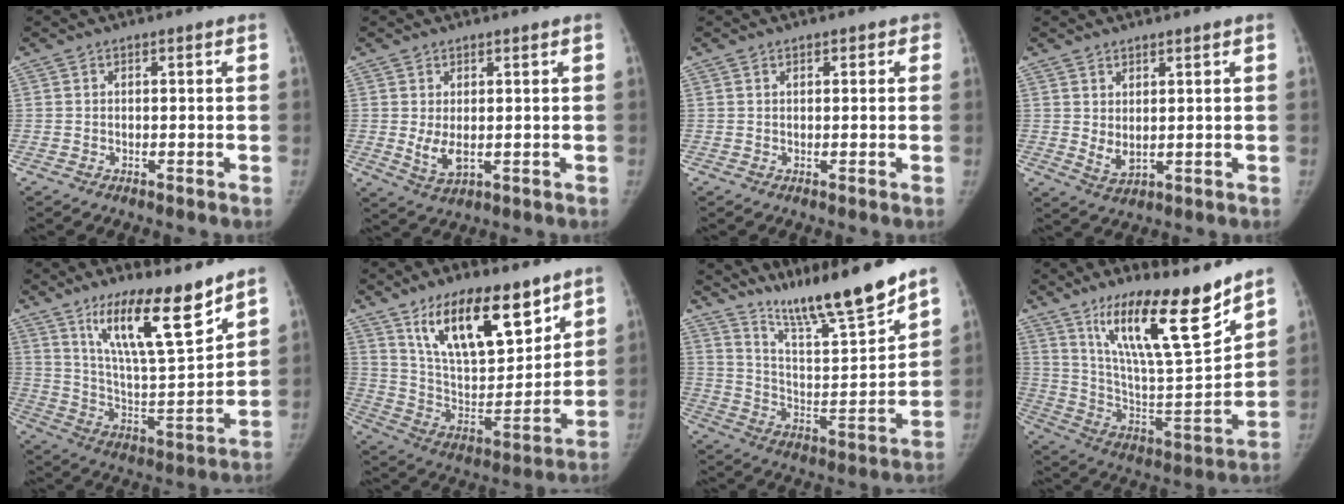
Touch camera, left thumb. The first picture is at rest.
{"total": 4.2, "force": [0.4, 1.9, 3.7], "torque": [-0.067, -0.012, 0.018]}
{"total": 1.3, "force": [0.7, 0.9, 0.6], "torque": [0.010, 0.000, 0.004]}
{"total": 3.7, "force": [1.4, 1.5, 3.1], "torque": [-0.053, -0.020, 0.033]}
{"total": 17.5, "force": [11.8, 3.7, 12.3], "torque": [-0.181, -0.081, 0.213]}
{"total": 20.7, "force": [12.9, 8.4, 13.8], "torque": [-0.186, -0.066, 0.236]}
{"total": 17.7, "force": [14.7, 1.2, 9.8], "torque": [-0.132, -0.092, 0.259]}
{"total": 22.5, "force": [15.0, 4.5, 16.1], "torque": [-0.239, -0.084, 0.265]}